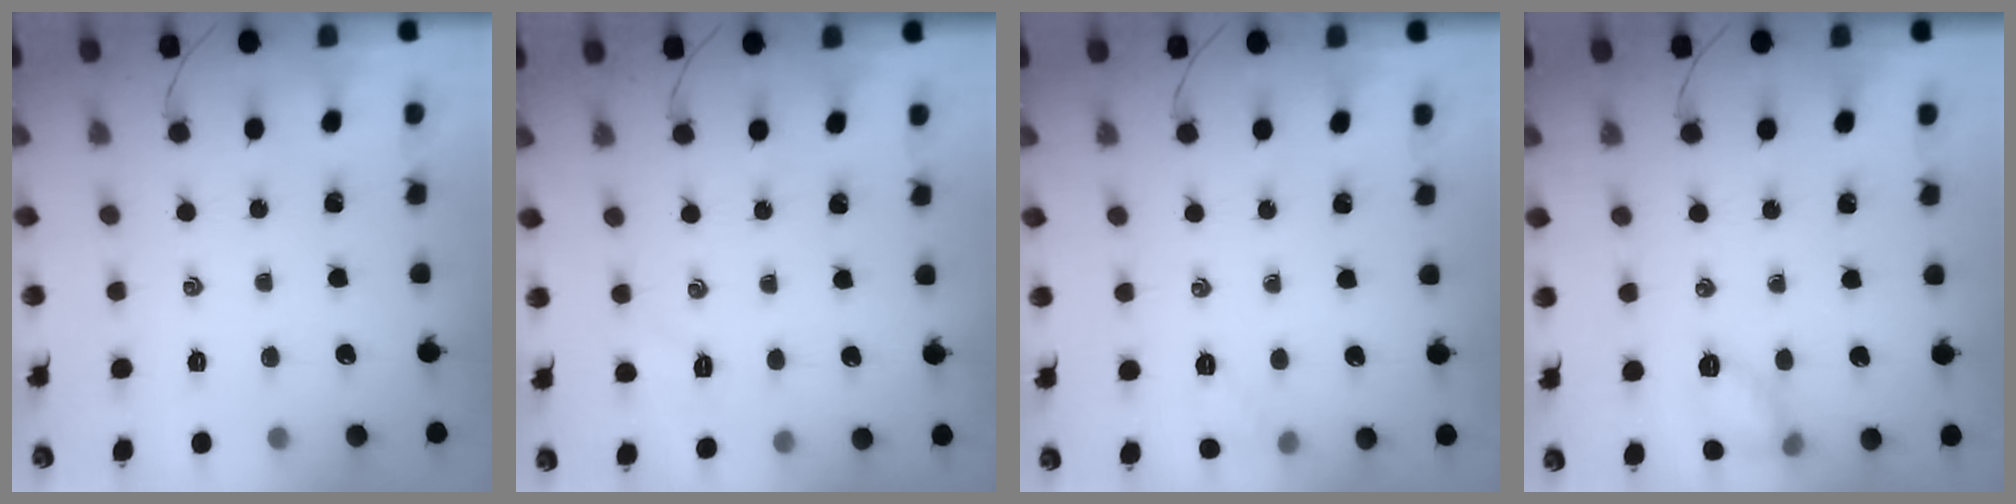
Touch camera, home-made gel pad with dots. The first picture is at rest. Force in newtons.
{"total": 3.7, "press": 3.7, "slide": 0.8}
{"total": 5.6, "press": 5.4, "slide": 1.4}
{"total": 8.3, "press": 8.3, "slide": 0.3}